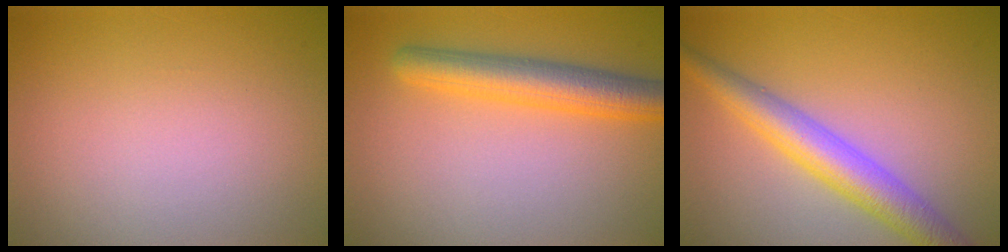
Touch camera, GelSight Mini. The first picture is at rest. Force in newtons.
{"total": 4.8, "press": 4.8, "slide": 0.2}
{"total": 5.1, "press": 5.1, "slide": 0.1}